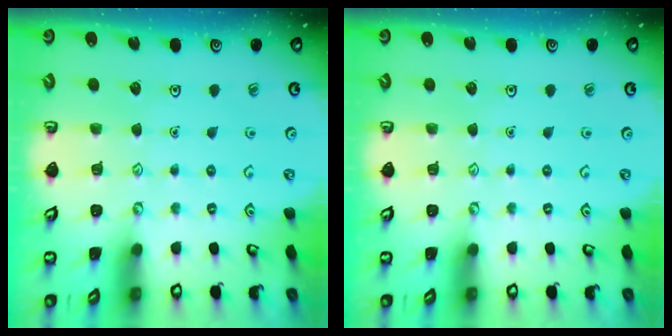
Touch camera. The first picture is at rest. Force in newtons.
{"total": 0.0}